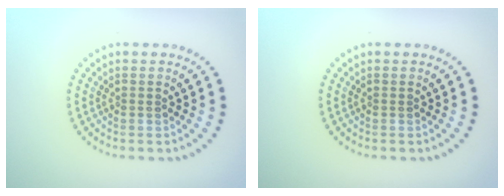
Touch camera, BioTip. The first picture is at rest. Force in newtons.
{"total": 0.0}